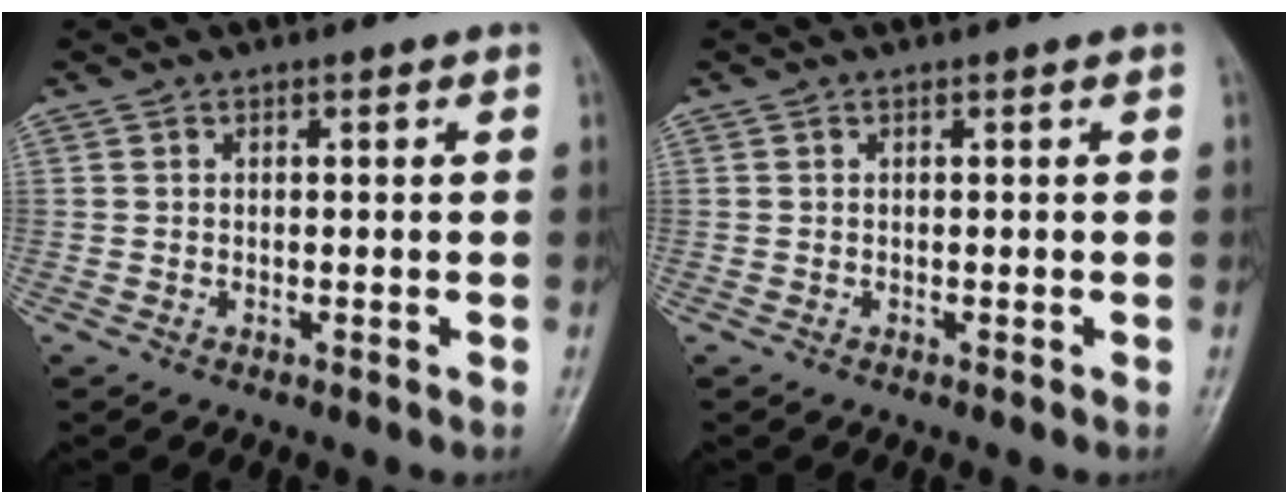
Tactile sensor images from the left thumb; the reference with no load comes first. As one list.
[{"total": 0.0}]